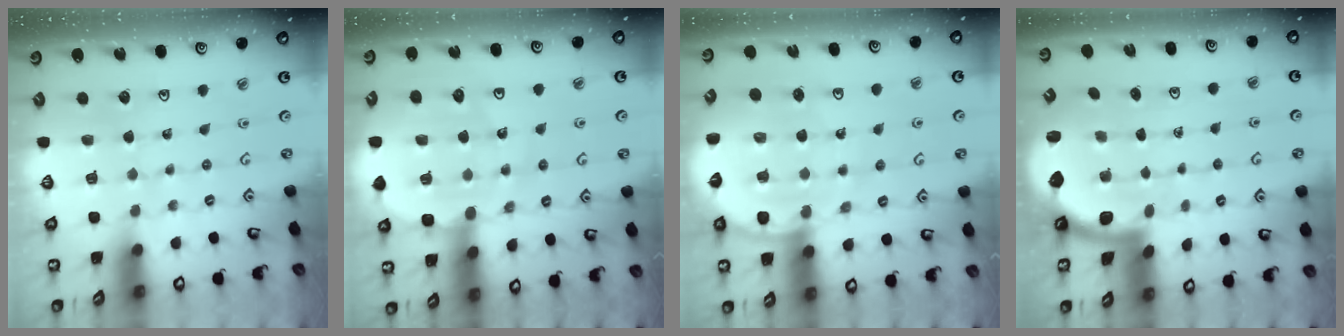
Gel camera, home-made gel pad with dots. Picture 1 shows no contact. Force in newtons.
{"total": 11.3, "press": 11.1, "slide": 2.1}
{"total": 11.0, "press": 10.8, "slide": 2.3}
{"total": 2.3, "press": 2.3, "slide": 0.4}